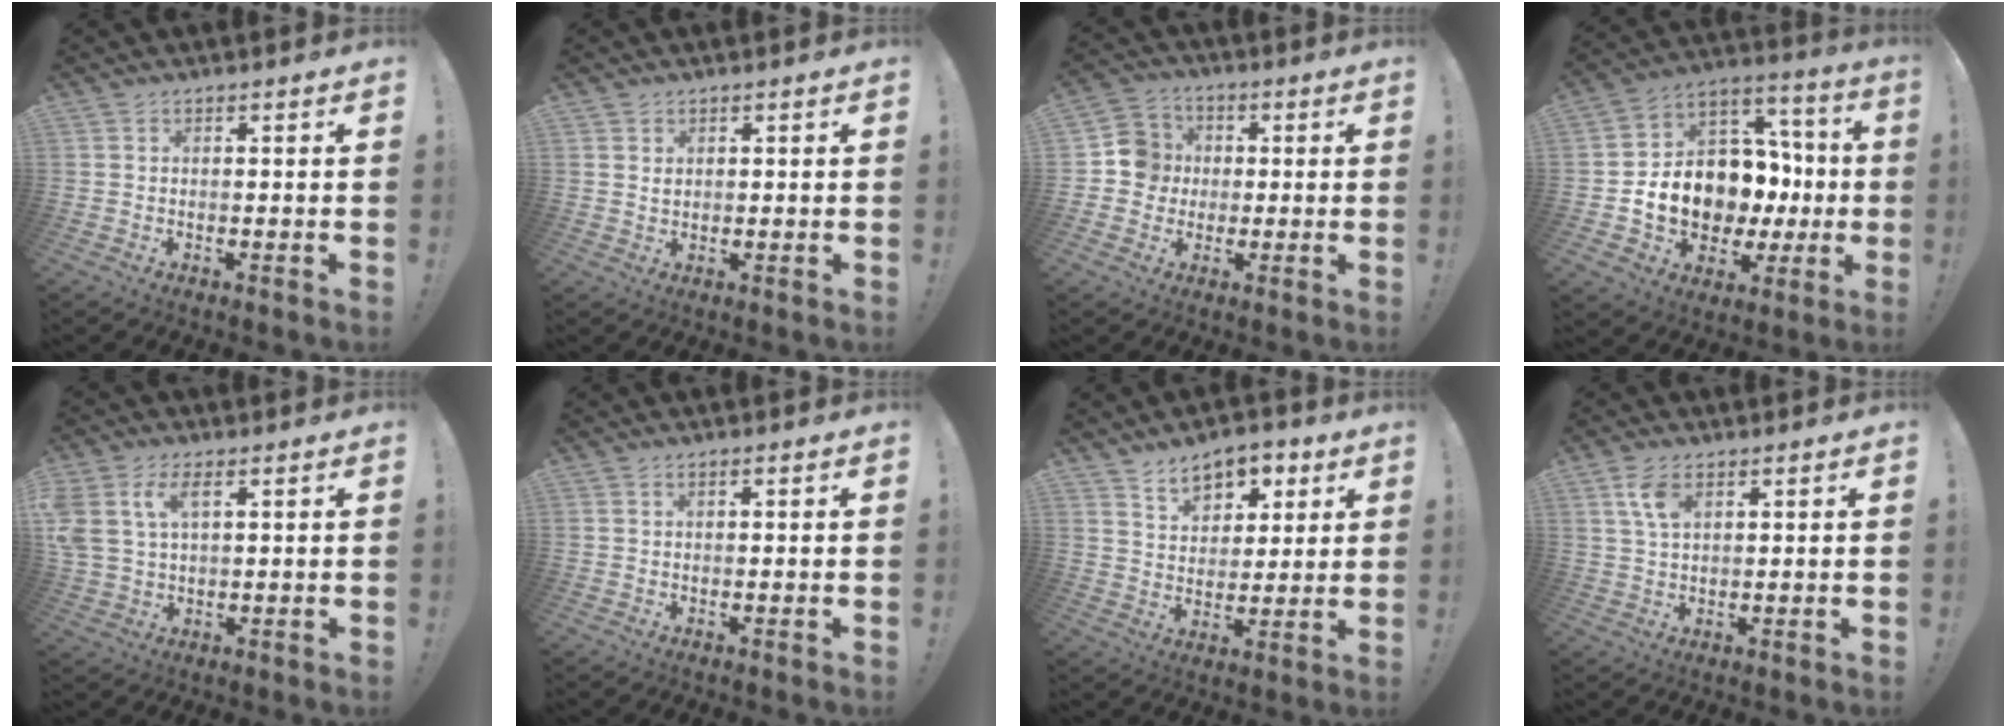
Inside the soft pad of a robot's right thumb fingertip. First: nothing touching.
{"total": 1.4, "force": [1.0, 1.0, 0.3], "torque": [0.009, -0.005, 0.016]}
{"total": 9.2, "force": [-0.5, 8.9, 2.1], "torque": [-0.023, 0.015, -0.005]}
{"total": 15.6, "force": [-2.3, 12.5, 9.0], "torque": [-0.138, 0.005, -0.012]}
{"total": 8.2, "force": [3.3, 4.9, 5.6], "torque": [-0.130, -0.001, 0.061]}
{"total": 0.7, "force": [0.2, 0.2, 0.6], "torque": [-0.019, 0.005, 0.004]}
{"total": 9.4, "force": [5.9, 6.1, 4.1], "torque": [-0.057, -0.032, 0.110]}
{"total": 5.9, "force": [2.6, 2.9, 4.4], "torque": [-0.091, -0.005, 0.047]}